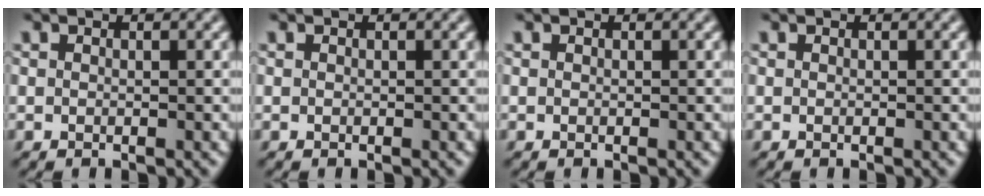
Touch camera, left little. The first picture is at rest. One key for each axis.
{"total": 0.0}
{"total": 0.0}
{"total": 0.0}